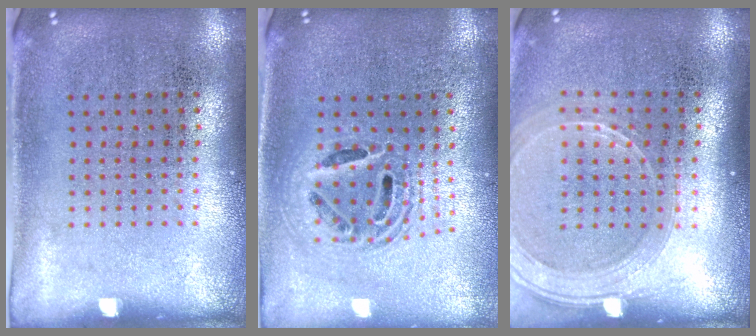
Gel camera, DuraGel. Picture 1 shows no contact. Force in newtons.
{"total": 1.8, "press": 1.5, "slide": 1.0}
{"total": 2.0, "press": 1.8, "slide": 0.9}